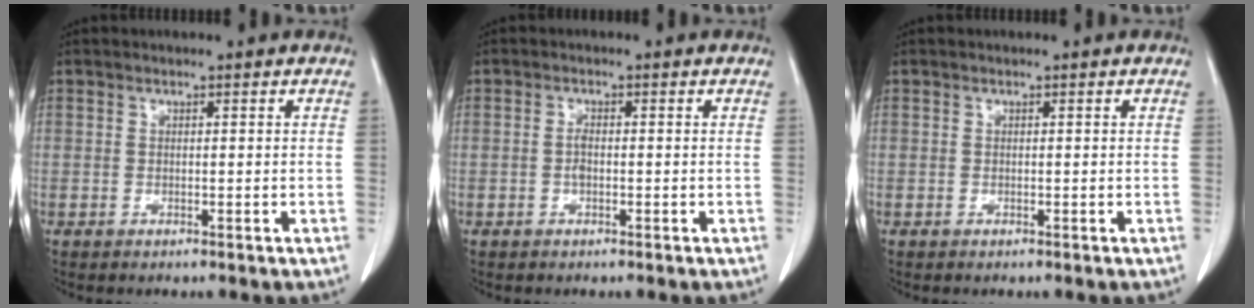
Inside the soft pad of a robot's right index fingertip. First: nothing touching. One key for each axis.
{"total": 1.2, "fx": -0.3, "fy": 0.5, "fz": 1.1, "tx": -0.020, "ty": 0.004, "tz": -0.004}
{"total": 0.0}